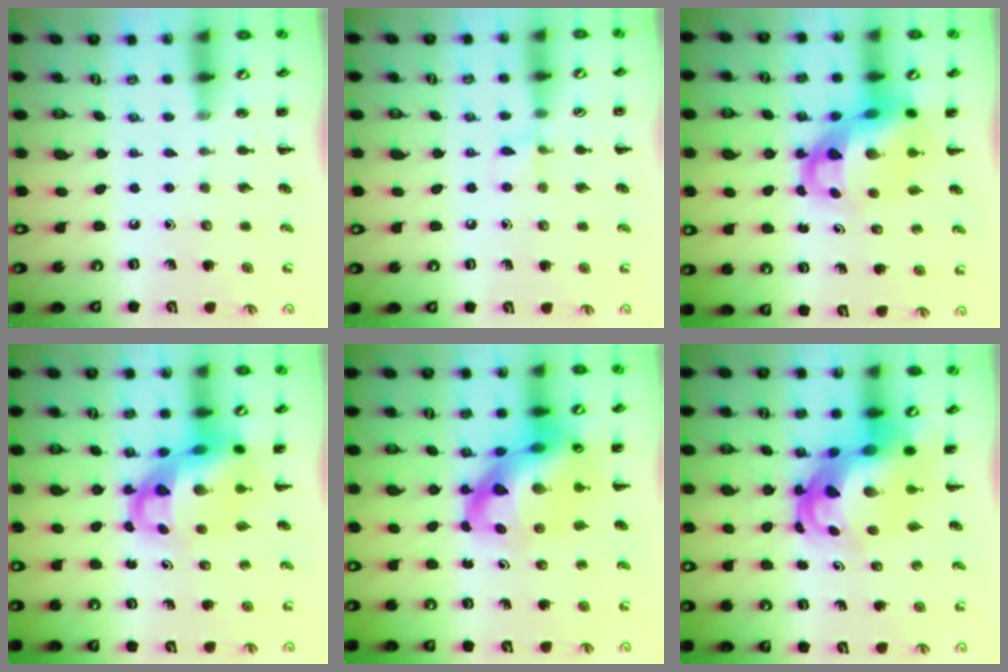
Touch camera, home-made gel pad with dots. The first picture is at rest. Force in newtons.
{"total": 4.4, "press": 4.1, "slide": 1.6}
{"total": 10.3, "press": 9.9, "slide": 2.7}
{"total": 10.3, "press": 9.9, "slide": 2.7}
{"total": 18.7, "press": 18.0, "slide": 4.9}
{"total": 9.7, "press": 9.3, "slide": 2.7}